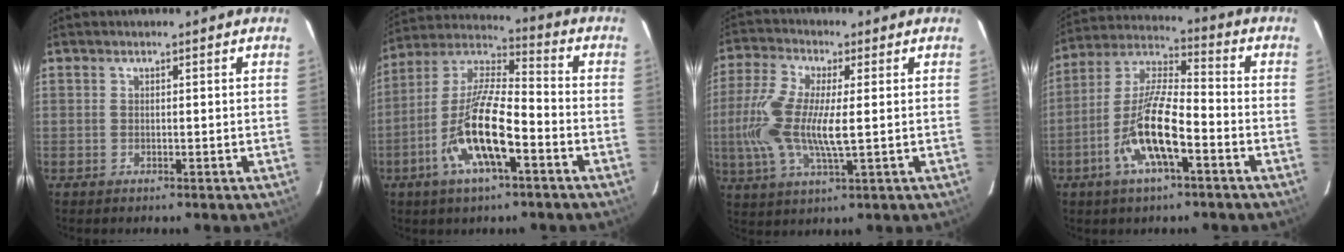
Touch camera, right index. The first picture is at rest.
{"total": 15.4, "force": [-6.2, 4.0, 13.5], "torque": [-0.273, -0.008, -0.125]}
{"total": 12.9, "force": [-0.3, 3.7, 12.4], "torque": [-0.263, -0.002, -0.009]}
{"total": 13.4, "force": [-5.6, 3.3, 11.7], "torque": [-0.240, -0.003, -0.111]}